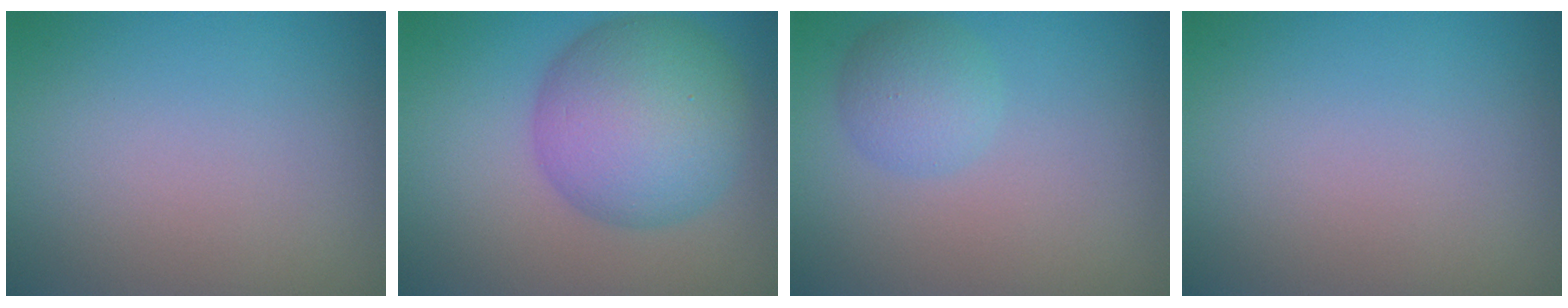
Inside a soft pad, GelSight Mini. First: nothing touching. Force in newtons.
{"total": 9.1, "press": 9.1, "slide": 0.2}
{"total": 2.8, "press": 2.8, "slide": 0.1}
{"total": 0.0}